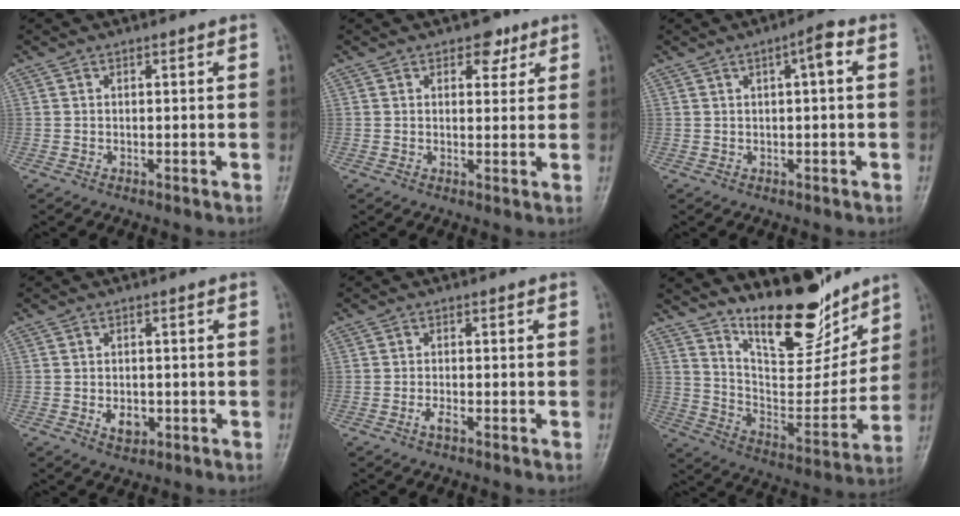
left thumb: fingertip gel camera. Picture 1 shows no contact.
{"total": 3.8, "force": [2.3, 2.4, 1.9], "torque": [-0.002, -0.010, 0.030]}
{"total": 3.4, "force": [0.9, 0.6, 3.2], "torque": [-0.050, 0.008, 0.010]}
{"total": 3.2, "force": [-0.7, 2.3, 2.2], "torque": [-0.027, 0.000, -0.005]}
{"total": 1.4, "force": [-0.7, 0.4, 1.1], "torque": [-0.026, 0.000, -0.016]}
{"total": 17.4, "force": [13.6, 5.8, 9.2], "torque": [-0.098, -0.100, 0.236]}